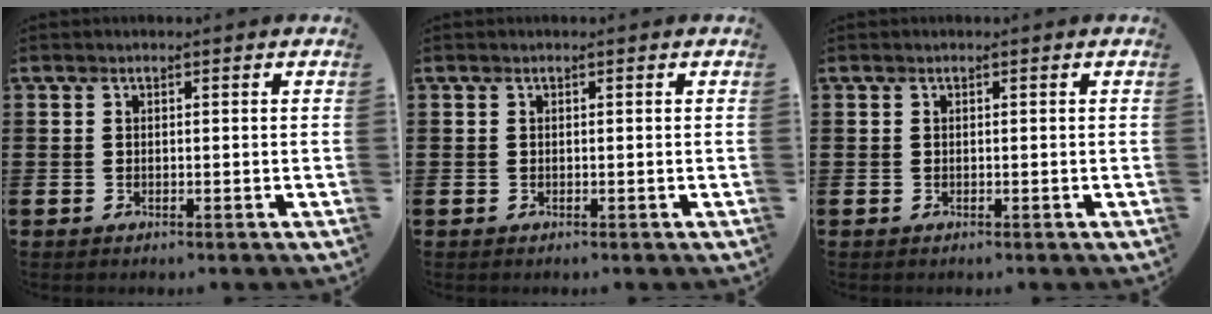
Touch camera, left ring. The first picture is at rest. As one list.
[{"total": 0.0}, {"total": 0.0}]